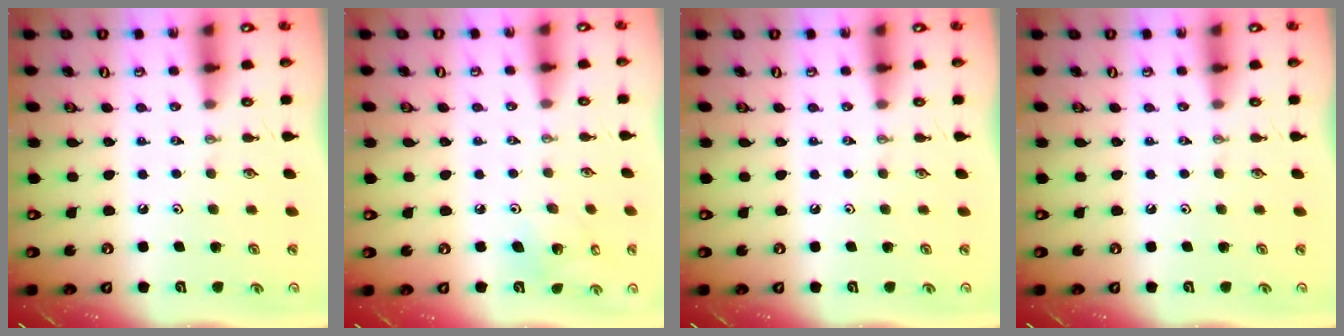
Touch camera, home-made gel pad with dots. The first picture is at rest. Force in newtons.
{"total": 6.0, "press": 5.5, "slide": 2.4}
{"total": 0.0}
{"total": 0.0}